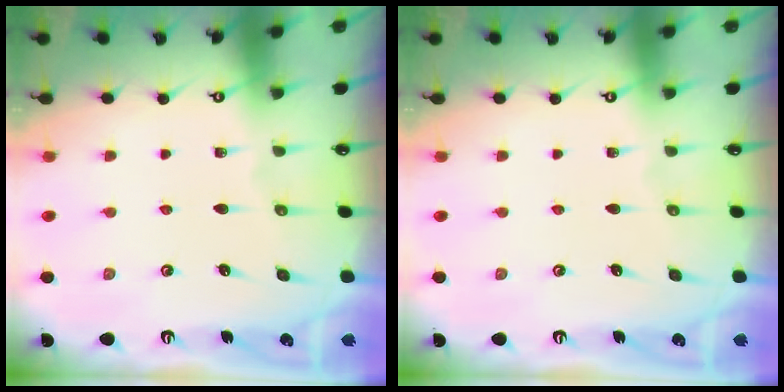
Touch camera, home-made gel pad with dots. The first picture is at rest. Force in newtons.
{"total": 0.0}